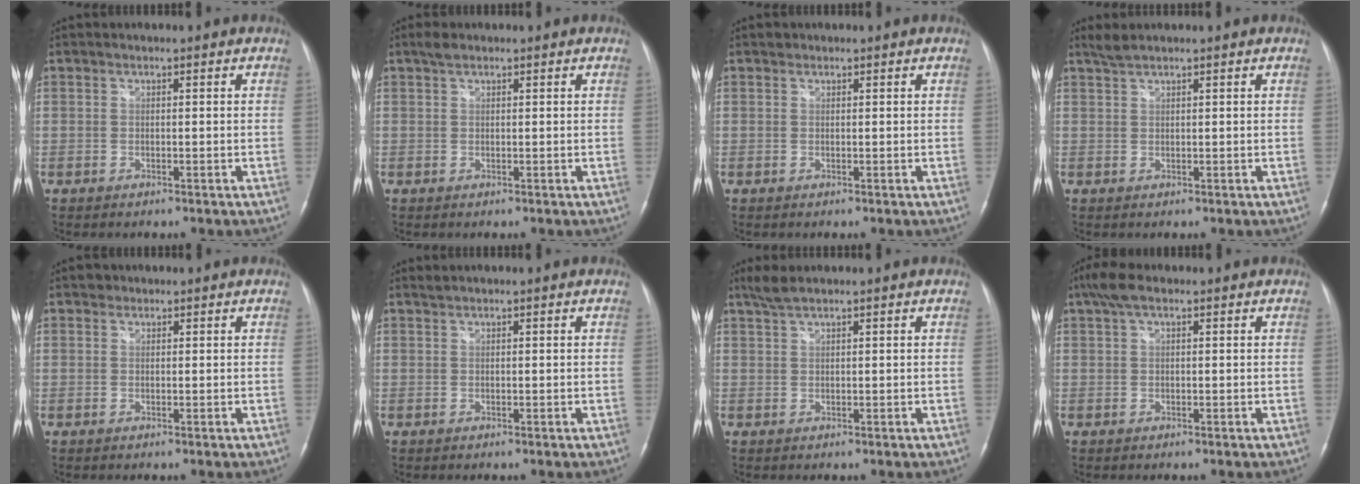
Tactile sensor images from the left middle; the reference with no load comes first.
{"total": 1.4, "force": [1.1, 0.5, 0.7], "torque": [-0.020, 0.010, 0.022]}
{"total": 0.6, "force": [0.5, 0.2, 0.0], "torque": [-0.005, 0.002, 0.008]}
{"total": 1.7, "force": [1.6, -0.2, 0.7], "torque": [-0.022, 0.009, 0.037]}
{"total": 0.7, "force": [0.6, 0.3, 0.0], "torque": [-0.004, 0.002, 0.009]}
{"total": 0.5, "force": [0.5, -0.2, 0.1], "torque": [-0.009, 0.006, 0.014]}
{"total": 2.4, "force": [2.0, 0.0, 1.3], "torque": [-0.037, 0.009, 0.045]}
{"total": 3.6, "force": [2.3, 1.1, 2.6], "torque": [-0.063, 0.026, 0.045]}